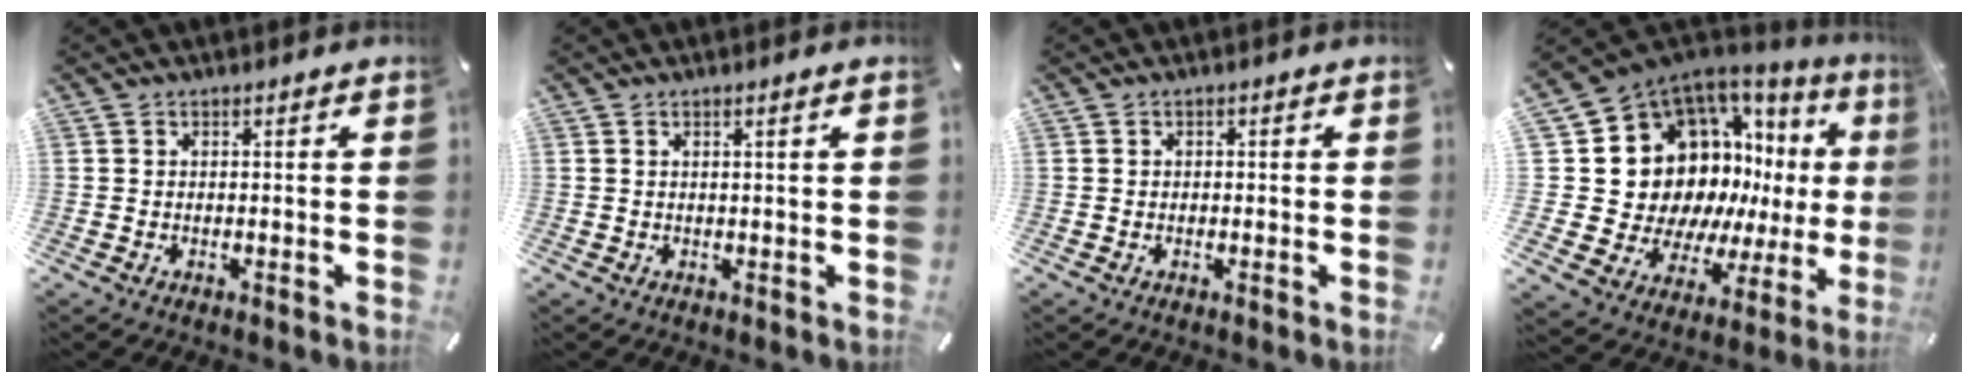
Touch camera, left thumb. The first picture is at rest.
{"total": 1.3, "force": [0.4, -0.2, 1.3], "torque": [-0.021, -0.003, 0.006]}
{"total": 0.7, "force": [-0.1, 0.7, -0.2], "torque": [0.003, 0.006, -0.004]}
{"total": 21.6, "force": [5.6, 16.5, 12.8], "torque": [-0.224, -0.081, 0.157]}